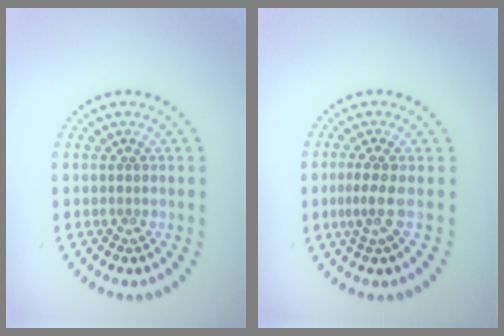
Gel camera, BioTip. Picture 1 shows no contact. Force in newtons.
{"total": 2.1, "press": 1.5, "slide": 1.5}